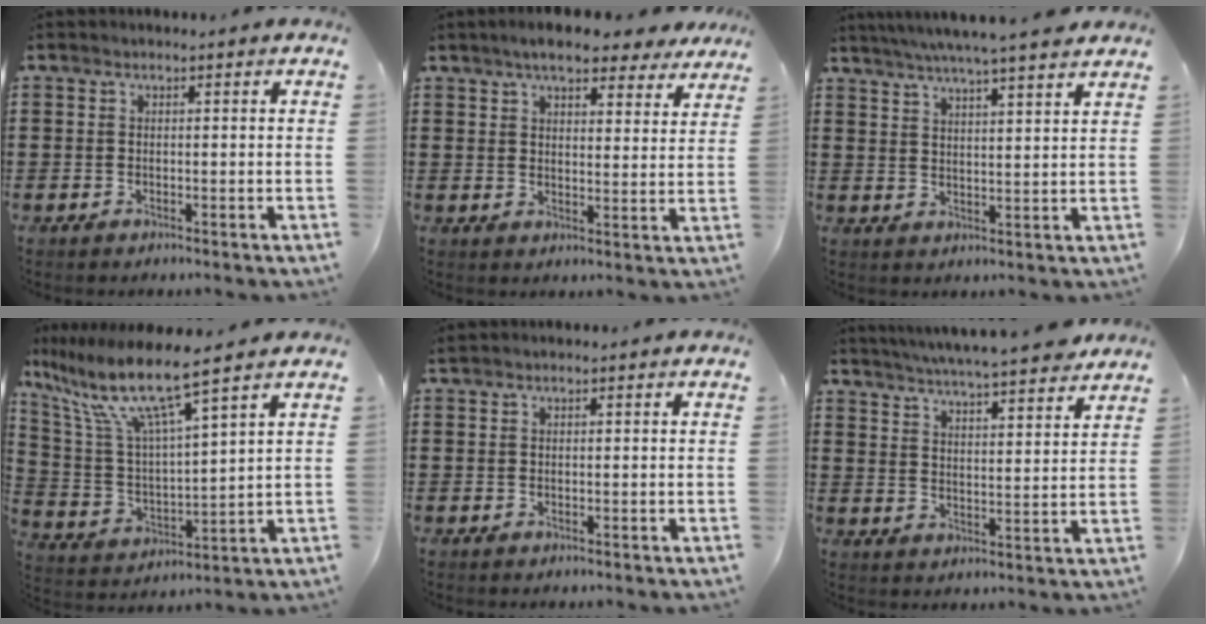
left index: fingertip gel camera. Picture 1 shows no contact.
{"total": 6.5, "force": [5.6, 1.4, 2.9], "torque": [-0.066, -0.010, 0.101]}
{"total": 5.3, "force": [4.7, -0.5, 2.4], "torque": [-0.060, -0.020, 0.083]}
{"total": 10.4, "force": [7.8, 0.6, 6.9], "torque": [-0.171, -0.052, 0.125]}
{"total": 0.0}
{"total": 5.5, "force": [5.2, -0.8, 1.8], "torque": [-0.056, -0.041, 0.086]}